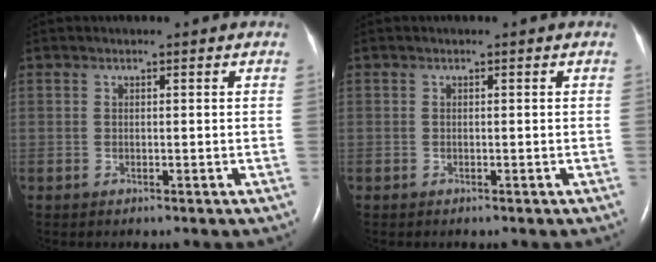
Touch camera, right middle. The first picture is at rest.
{"total": 0.0}